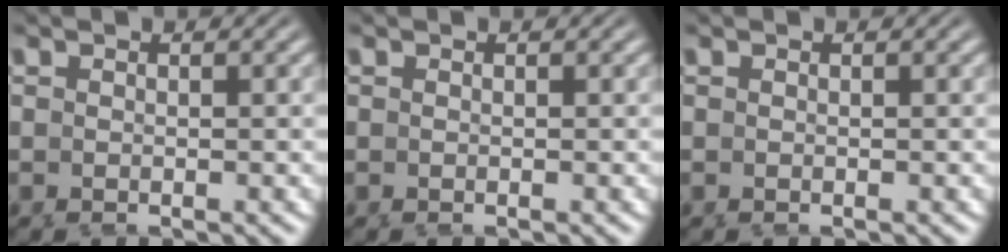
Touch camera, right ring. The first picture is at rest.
{"total": 0.0}
{"total": 0.0}